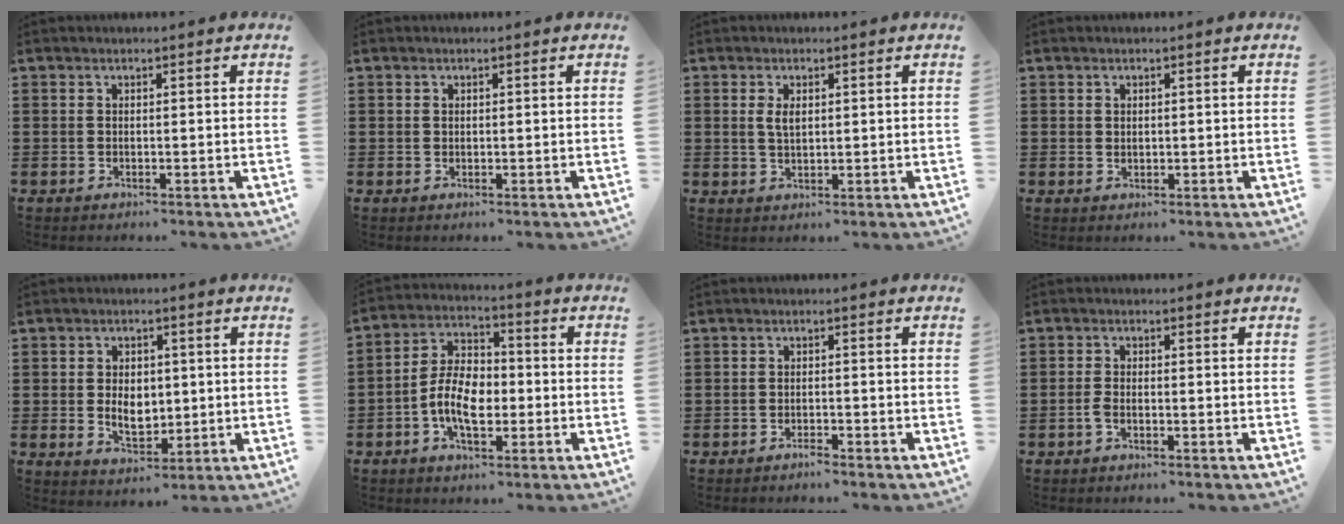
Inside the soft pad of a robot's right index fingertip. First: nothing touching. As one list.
[{"total": 0.5, "force": [0.2, 0.5, 0.1], "torque": [-0.003, 0.003, 0.005]}, {"total": 2.6, "force": [0.7, 1.2, 2.2], "torque": [-0.048, 0.006, 0.011]}, {"total": 0.9, "force": [0.6, 0.6, 0.2], "torque": [-0.004, 0.003, 0.011]}, {"total": 5.3, "force": [0.1, 3.6, 3.8], "torque": [-0.063, 0.005, -0.004]}, {"total": 8.1, "force": [-2.1, 4.6, 6.4], "torque": [-0.146, 0.006, -0.046]}, {"total": 1.0, "force": [-1.0, 0.1, 0.4], "torque": [-0.012, -0.004, -0.017]}, {"total": 1.8, "force": [-0.9, 0.7, 1.5], "torque": [-0.037, -0.002, -0.018]}]